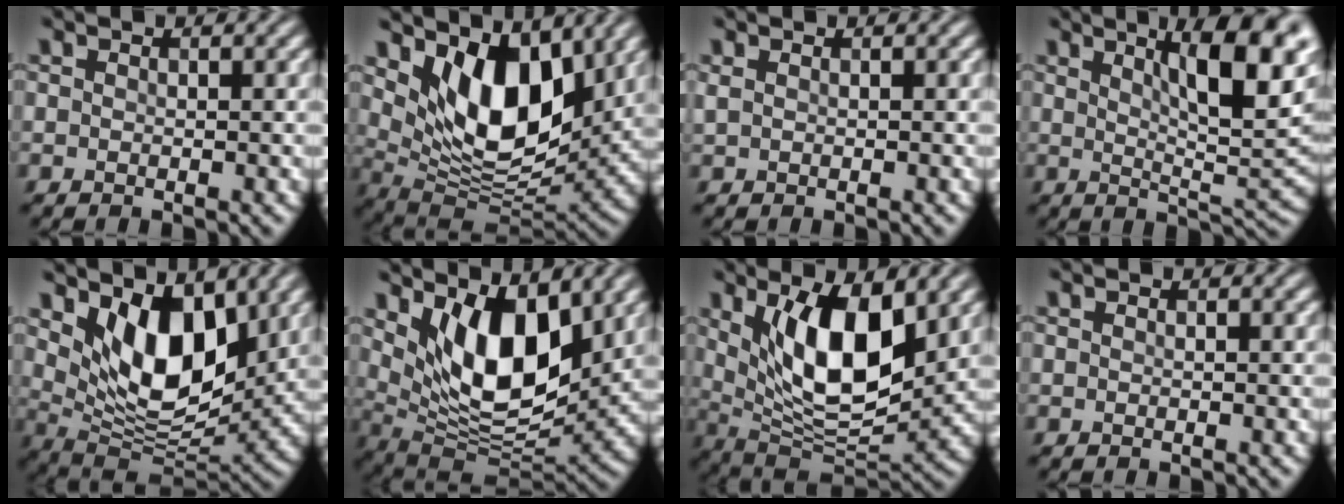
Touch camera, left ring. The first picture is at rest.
{"total": 10.0, "force": [4.3, 5.2, 7.4], "torque": [-0.129, -0.019, 0.074]}
{"total": 0.6, "force": [0.3, 0.2, 0.4], "torque": [-0.012, 0.002, 0.008]}
{"total": 9.9, "force": [4.1, 2.4, 8.7], "torque": [-0.110, 0.008, 0.066]}
{"total": 9.0, "force": [3.7, 4.7, 6.7], "torque": [-0.121, -0.020, 0.060]}
{"total": 10.3, "force": [3.8, 4.8, 8.3], "torque": [-0.139, -0.022, 0.066]}
{"total": 10.0, "force": [2.9, 4.2, 8.6], "torque": [-0.146, -0.019, 0.053]}
{"total": 0.0}